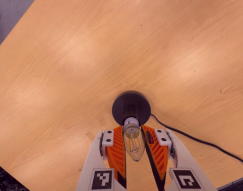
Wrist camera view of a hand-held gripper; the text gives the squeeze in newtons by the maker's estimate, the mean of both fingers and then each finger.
{"total": 10.5, "left": 9.9, "right": 11.1}